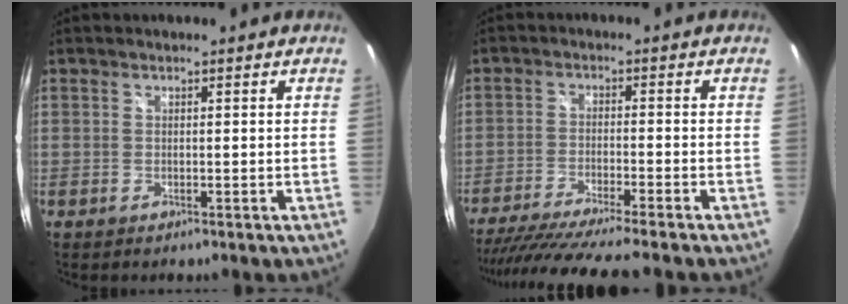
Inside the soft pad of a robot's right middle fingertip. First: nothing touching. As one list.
[{"total": 14.3, "force": [-12.5, -0.6, 6.9], "torque": [-0.144, -0.035, -0.205]}]